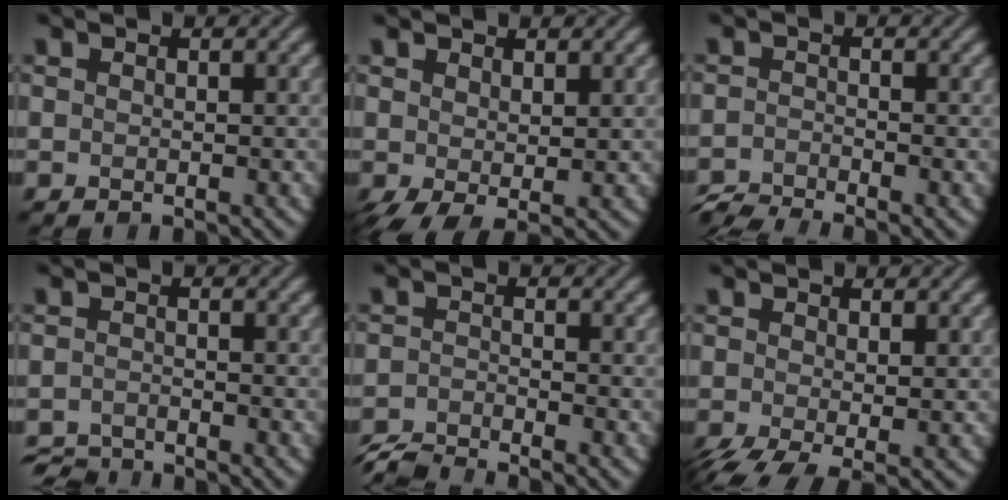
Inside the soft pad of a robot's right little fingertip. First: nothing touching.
{"total": 2.7, "force": [0.1, 1.1, 2.5], "torque": [-0.054, -0.005, 0.004]}
{"total": 3.1, "force": [-2.9, 0.3, 1.0], "torque": [-0.020, -0.011, -0.064]}
{"total": 2.8, "force": [-2.7, 0.4, 0.5], "torque": [-0.009, -0.007, -0.056]}
{"total": 3.5, "force": [-3.4, 0.3, 0.9], "torque": [-0.018, -0.010, -0.073]}
{"total": 4.4, "force": [-1.5, 1.7, 3.8], "torque": [-0.078, -0.013, -0.025]}